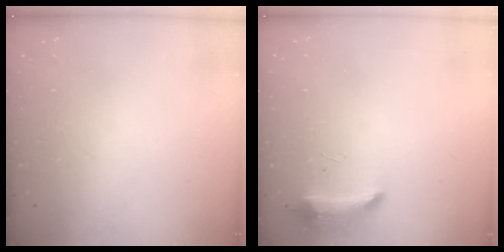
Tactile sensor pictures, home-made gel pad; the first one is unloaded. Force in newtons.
{"total": 8.5, "press": 8.4, "slide": 1.6}